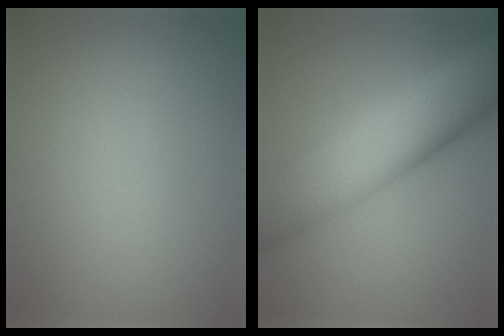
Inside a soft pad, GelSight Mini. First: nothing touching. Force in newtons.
{"total": 11.3, "press": 11.3, "slide": 0.3}